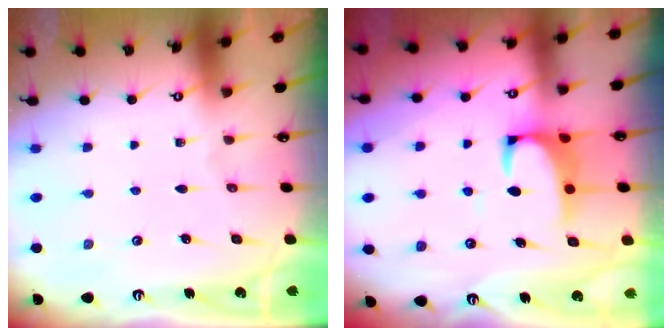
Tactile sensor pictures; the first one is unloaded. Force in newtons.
{"total": 2.3, "press": 2.1, "slide": 0.9}